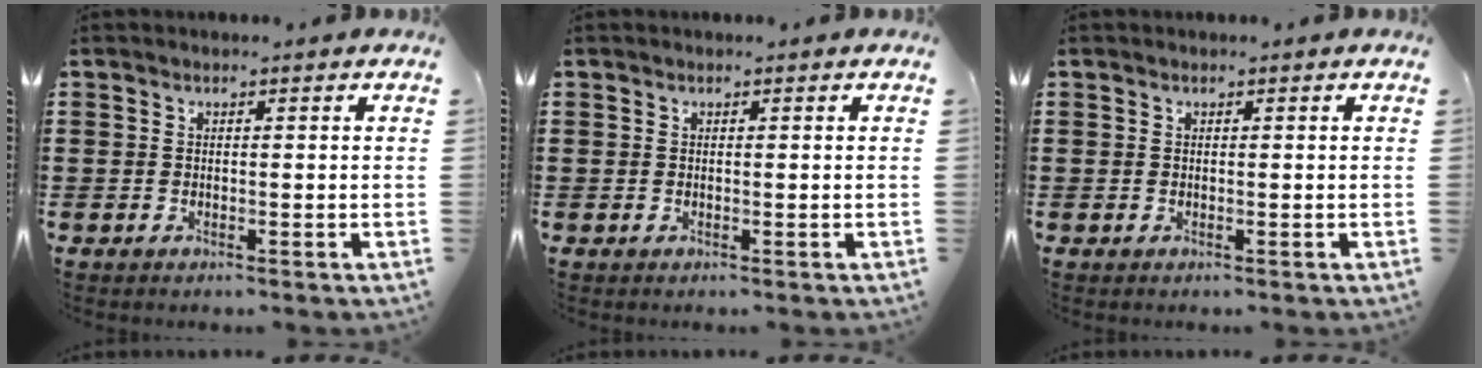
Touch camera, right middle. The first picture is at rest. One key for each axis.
{"total": 0.0}
{"total": 0.0}